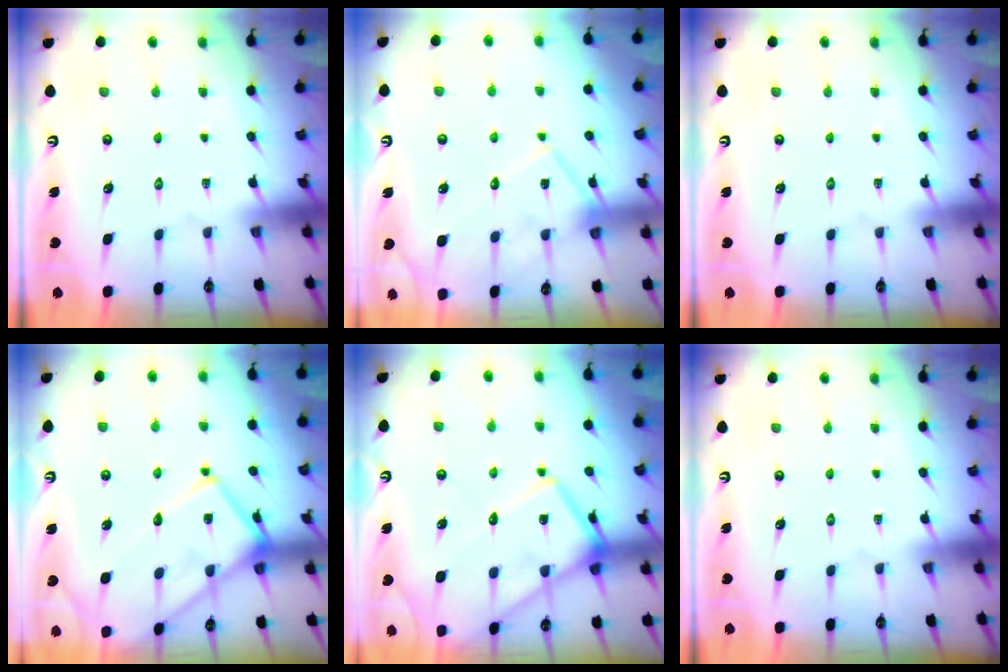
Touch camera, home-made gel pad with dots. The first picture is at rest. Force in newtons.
{"total": 13.5, "press": 13.5, "slide": 0.9}
{"total": 0.0}
{"total": 15.1, "press": 15.0, "slide": 1.6}
{"total": 17.1, "press": 17.0, "slide": 1.3}
{"total": 0.0}